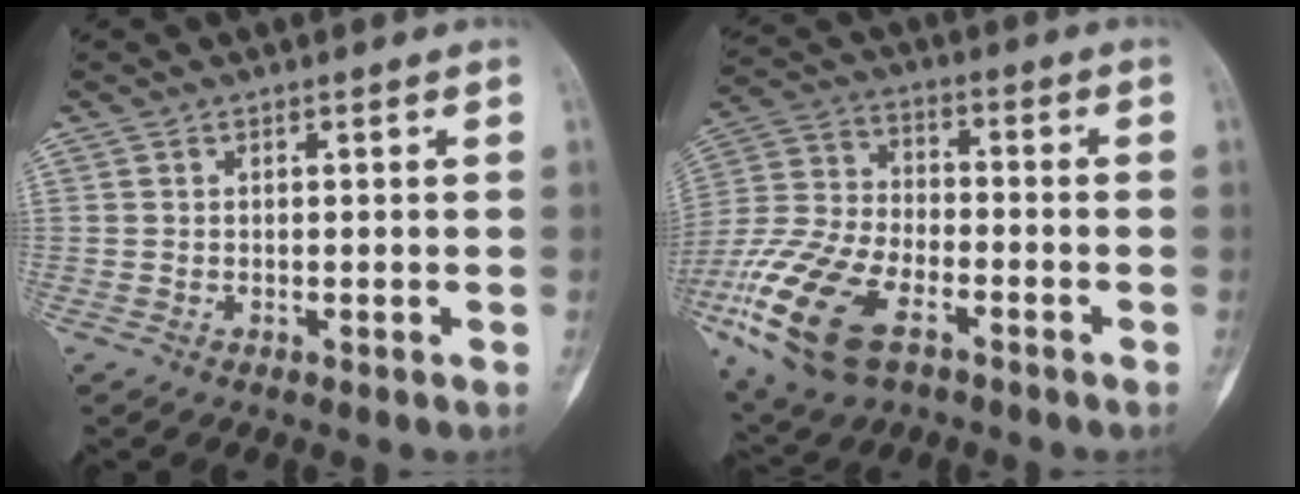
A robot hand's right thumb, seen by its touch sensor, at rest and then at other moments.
{"total": 19.5, "force": [-9.0, 10.3, 13.8], "torque": [-0.295, 0.013, -0.168]}